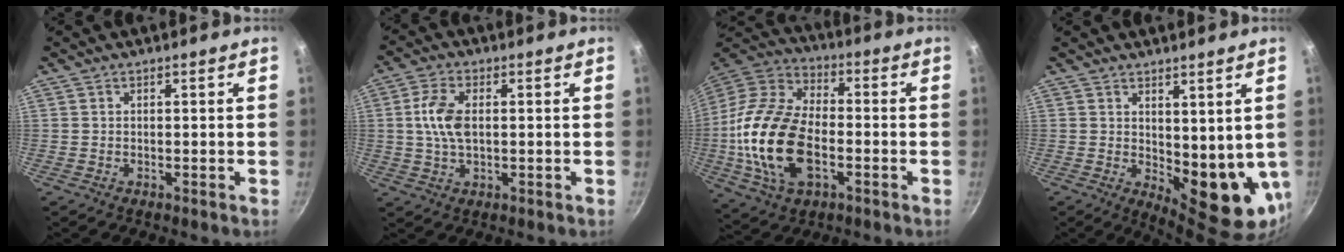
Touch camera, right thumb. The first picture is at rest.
{"total": 7.3, "force": [0.7, 4.1, 6.0], "torque": [-0.115, 0.010, 0.009]}
{"total": 22.0, "force": [-4.1, 12.9, 17.3], "torque": [-0.333, 0.030, -0.083]}
{"total": 10.6, "force": [2.1, 5.0, 9.1], "torque": [-0.104, -0.036, 0.042]}